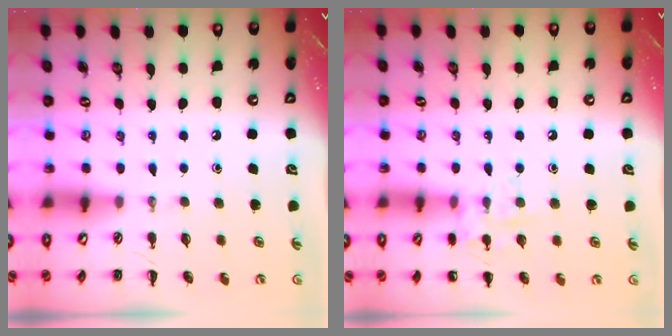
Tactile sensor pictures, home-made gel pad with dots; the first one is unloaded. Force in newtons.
{"total": 8.5, "press": 8.4, "slide": 1.2}